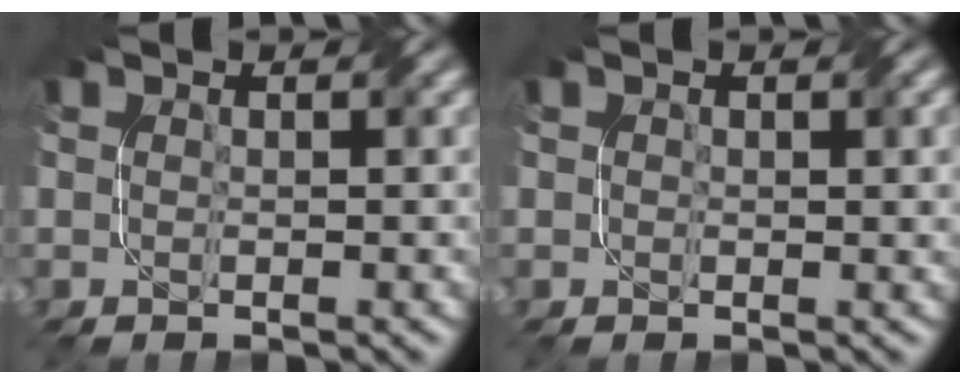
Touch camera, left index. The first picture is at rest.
{"total": 1.3, "force": [0.6, 0.8, 0.9], "torque": [-0.010, -0.001, 0.011]}